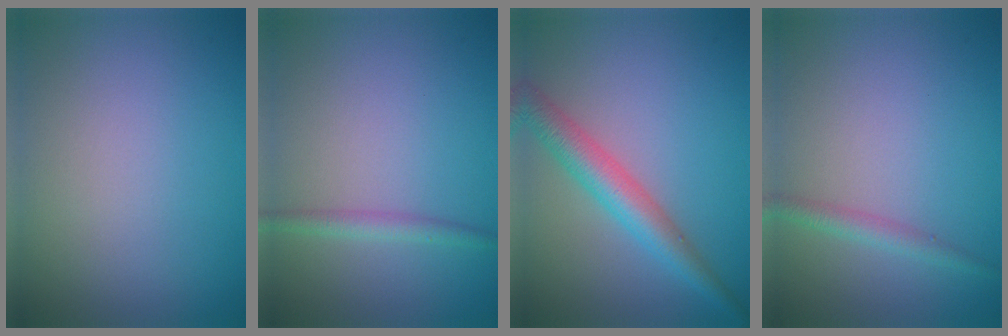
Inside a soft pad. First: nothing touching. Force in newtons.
{"total": 1.7, "press": 1.7, "slide": 0.0}
{"total": 4.3, "press": 4.3, "slide": 0.1}
{"total": 1.7, "press": 1.7, "slide": 0.1}